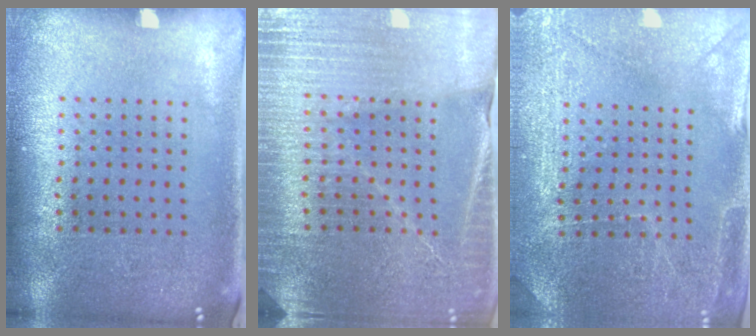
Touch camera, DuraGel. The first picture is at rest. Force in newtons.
{"total": 3.7, "press": 3.5, "slide": 1.0}
{"total": 2.9, "press": 2.9, "slide": 0.2}